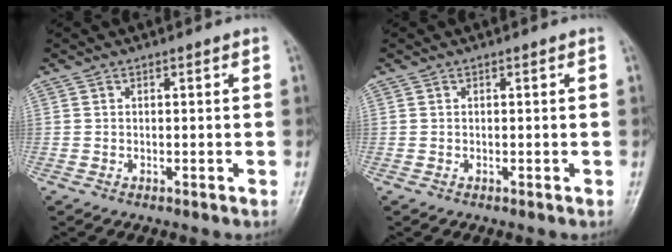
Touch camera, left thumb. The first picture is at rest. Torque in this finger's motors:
{"motor_torque": [0.00, 0.00, 0.00, -0.02, 0.00]}